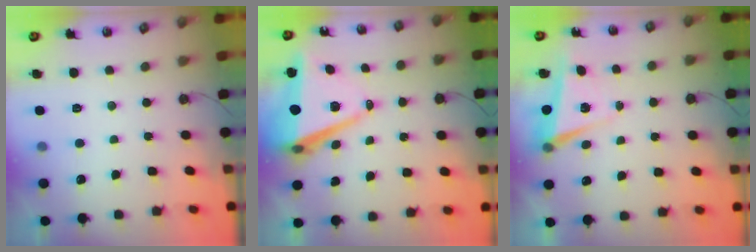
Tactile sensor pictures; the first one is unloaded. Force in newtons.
{"total": 9.8, "press": 8.8, "slide": 4.2}
{"total": 5.9, "press": 5.7, "slide": 1.5}